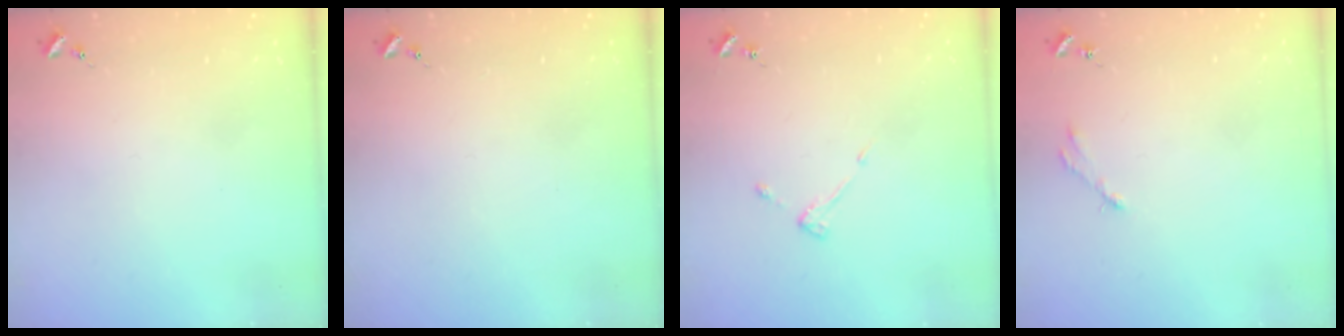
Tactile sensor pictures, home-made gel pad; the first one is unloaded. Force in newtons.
{"total": 0.0}
{"total": 2.9, "press": 2.9, "slide": 0.5}
{"total": 2.5, "press": 2.5, "slide": 0.3}